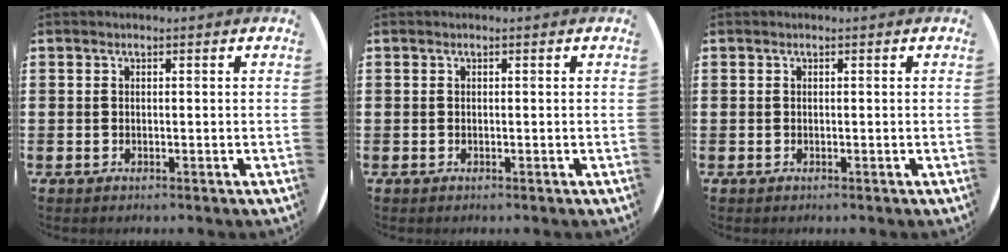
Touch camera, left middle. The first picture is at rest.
{"total": 0.0}
{"total": 0.0}